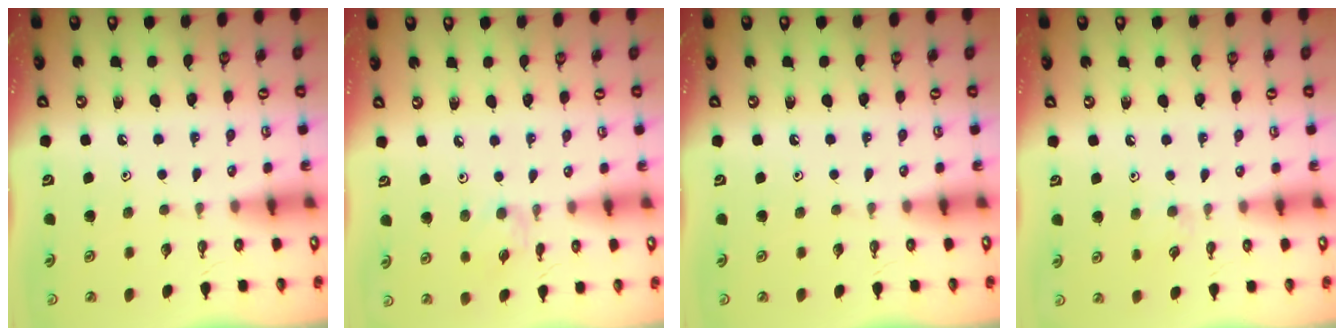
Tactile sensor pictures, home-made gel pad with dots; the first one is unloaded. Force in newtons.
{"total": 3.3, "press": 3.3, "slide": 0.5}
{"total": 0.0}
{"total": 3.5, "press": 3.4, "slide": 0.6}